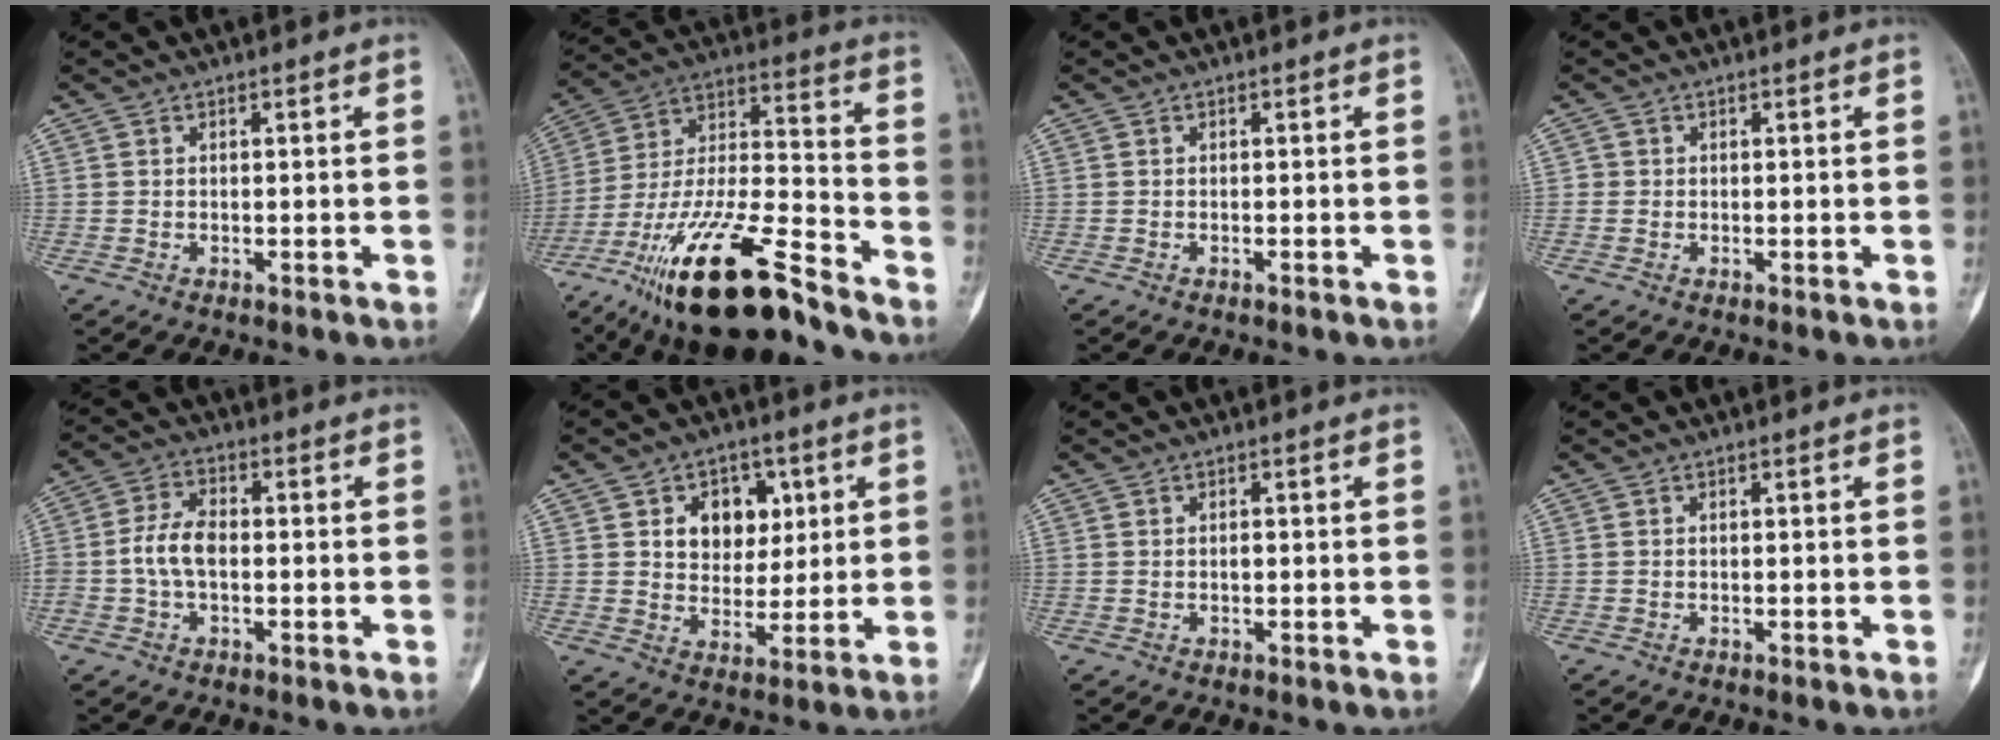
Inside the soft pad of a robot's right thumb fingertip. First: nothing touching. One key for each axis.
{"total": 23.9, "fx": -16.6, "fy": 5.9, "fz": 16.1, "tx": -0.304, "ty": 0.066, "tz": -0.294}
{"total": 0.0}
{"total": 0.8, "fx": -0.1, "fy": 0.8, "fz": 0.1, "tx": 0.004, "ty": 0.004, "tz": -0.004}
{"total": 6.4, "fx": -0.9, "fy": 3.8, "fz": 5.1, "tx": -0.103, "ty": 0.020, "tz": -0.022}
{"total": 9.4, "fx": 3.1, "fy": 7.2, "fz": 5.3, "tx": -0.032, "ty": -0.011, "tz": 0.050}
{"total": 0.7, "fx": 0.0, "fy": 0.4, "fz": 0.6, "tx": -0.009, "ty": 0.001, "tz": 0.000}
{"total": 0.0}